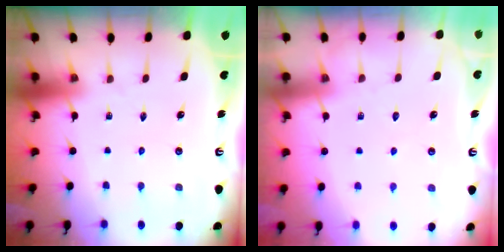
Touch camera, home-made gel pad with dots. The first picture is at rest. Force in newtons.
{"total": 4.9, "press": 4.8, "slide": 0.6}